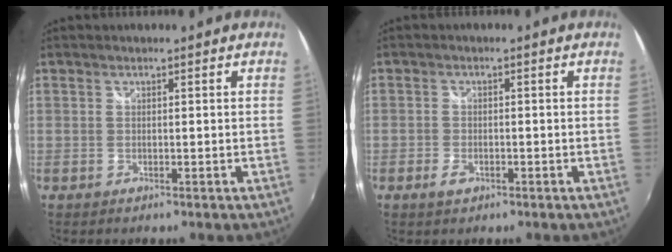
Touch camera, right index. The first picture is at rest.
{"total": 2.5, "force": [-1.4, 1.5, 1.4], "torque": [-0.031, -0.002, -0.026]}